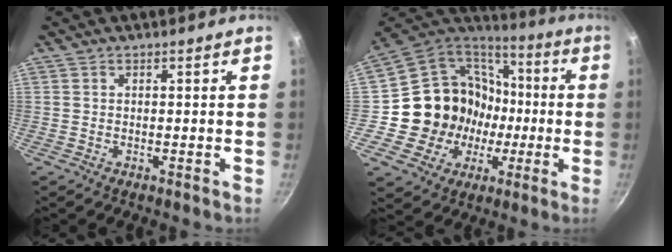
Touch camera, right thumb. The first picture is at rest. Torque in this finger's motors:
{"motor_torque": [-0.25, 0.86, 0.65, -0.69, 0.10]}